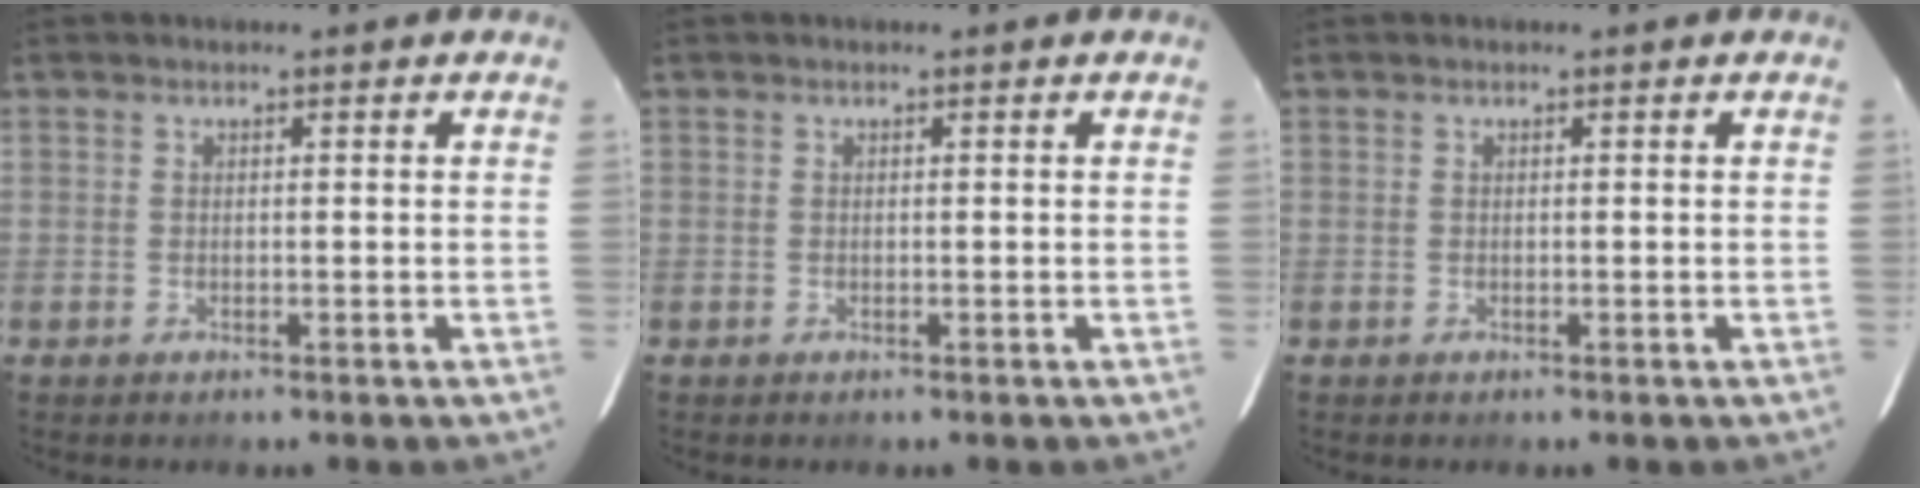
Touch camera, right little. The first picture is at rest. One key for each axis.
{"total": 0.0}
{"total": 0.0}